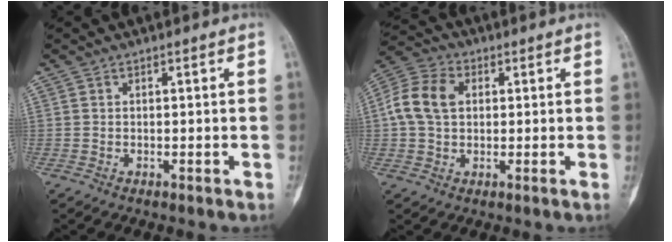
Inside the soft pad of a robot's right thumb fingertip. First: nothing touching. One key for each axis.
{"total": 9.4, "fx": 1.3, "fy": 6.5, "fz": 6.6, "tx": -0.131, "ty": 0.023, "tz": 0.019}